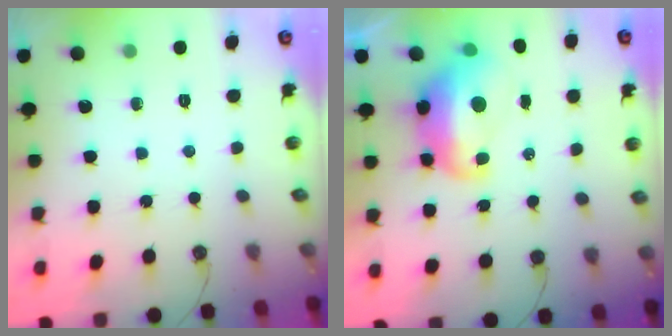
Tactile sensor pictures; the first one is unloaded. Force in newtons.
{"total": 6.2, "press": 6.1, "slide": 1.2}